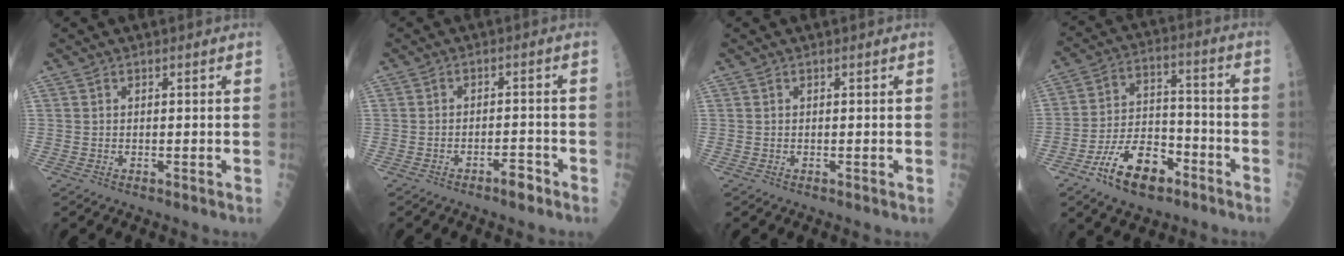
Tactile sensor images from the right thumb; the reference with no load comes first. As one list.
[{"total": 3.0, "force": [-2.1, 0.9, 1.9], "torque": [-0.020, 0.018, -0.033]}, {"total": 0.0}, {"total": 13.8, "force": [-7.6, 7.2, 9.1], "torque": [-0.140, 0.055, -0.132]}]